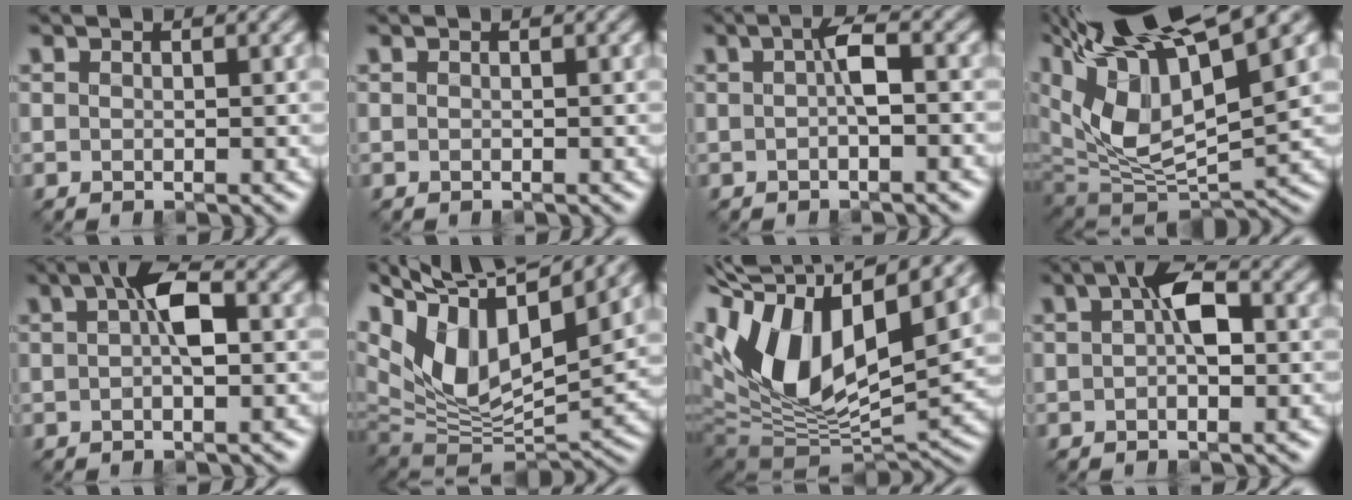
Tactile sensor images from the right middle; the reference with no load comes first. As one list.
[{"total": 0.0}, {"total": 2.4, "force": [-0.1, 0.4, 2.4], "torque": [-0.043, 0.007, -0.004]}, {"total": 13.4, "force": [7.1, 5.9, 9.7], "torque": [-0.192, 0.019, 0.133]}, {"total": 3.9, "force": [0.3, 1.4, 3.6], "torque": [-0.057, 0.013, -0.001]}, {"total": 13.8, "force": [5.8, 7.2, 10.3], "torque": [-0.201, 0.020, 0.105]}, {"total": 12.4, "force": [3.4, 7.0, 9.6], "torque": [-0.203, 0.011, 0.054]}, {"total": 3.7, "force": [0.3, 1.8, 3.2], "torque": [-0.048, 0.010, -0.003]}]